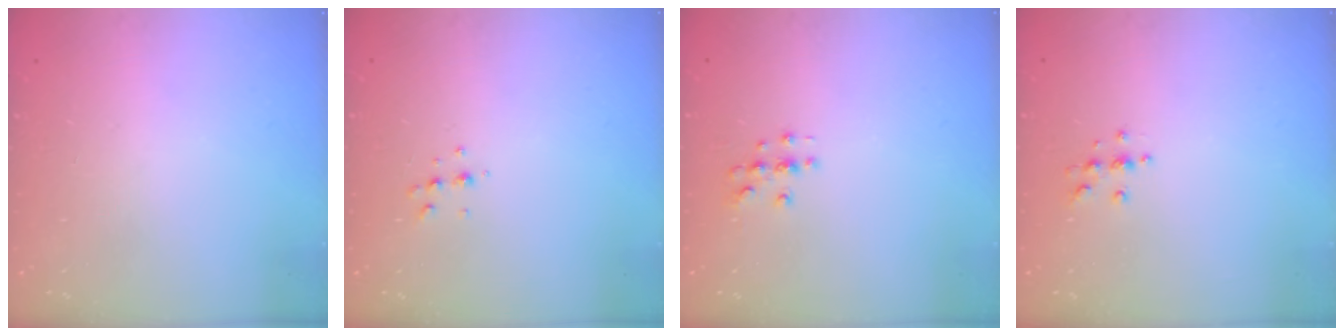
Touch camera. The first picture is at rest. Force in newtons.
{"total": 4.7, "press": 4.6, "slide": 0.9}
{"total": 3.6, "press": 3.5, "slide": 0.4}
{"total": 4.7, "press": 4.6, "slide": 0.5}